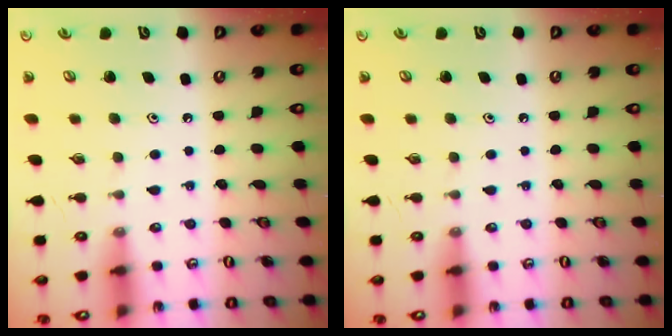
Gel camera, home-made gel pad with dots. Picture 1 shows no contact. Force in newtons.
{"total": 0.0}